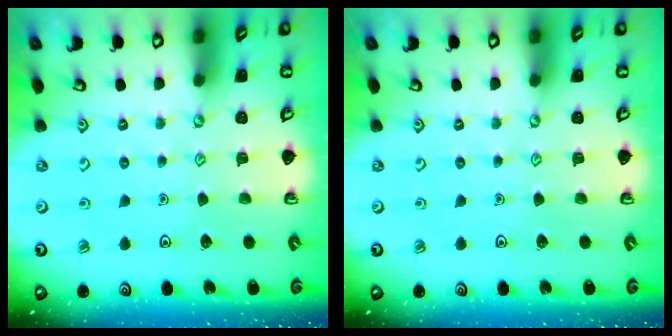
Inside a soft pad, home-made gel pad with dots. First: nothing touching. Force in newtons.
{"total": 0.0}